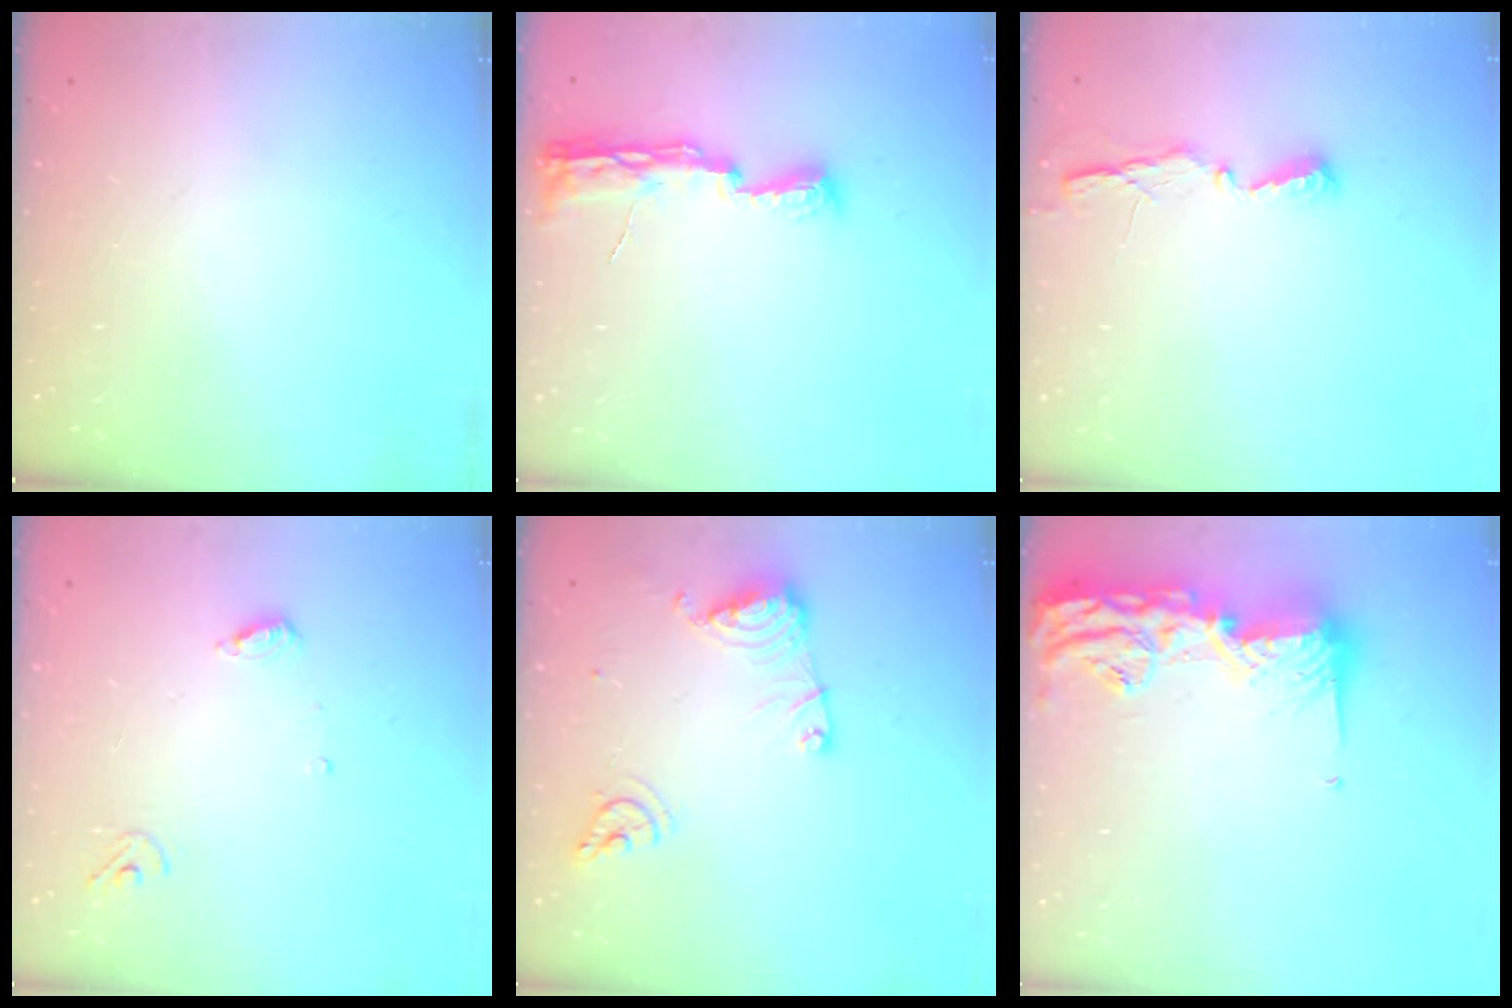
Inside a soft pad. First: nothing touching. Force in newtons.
{"total": 8.0, "press": 8.0, "slide": 0.7}
{"total": 4.5, "press": 4.5, "slide": 0.4}
{"total": 3.6, "press": 3.6, "slide": 0.3}
{"total": 11.9, "press": 11.9, "slide": 1.3}
{"total": 17.7, "press": 17.6, "slide": 0.9}